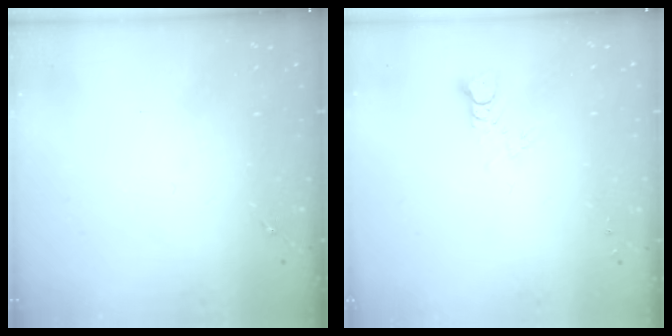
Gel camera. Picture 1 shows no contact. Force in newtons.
{"total": 2.9, "press": 2.9, "slide": 0.2}